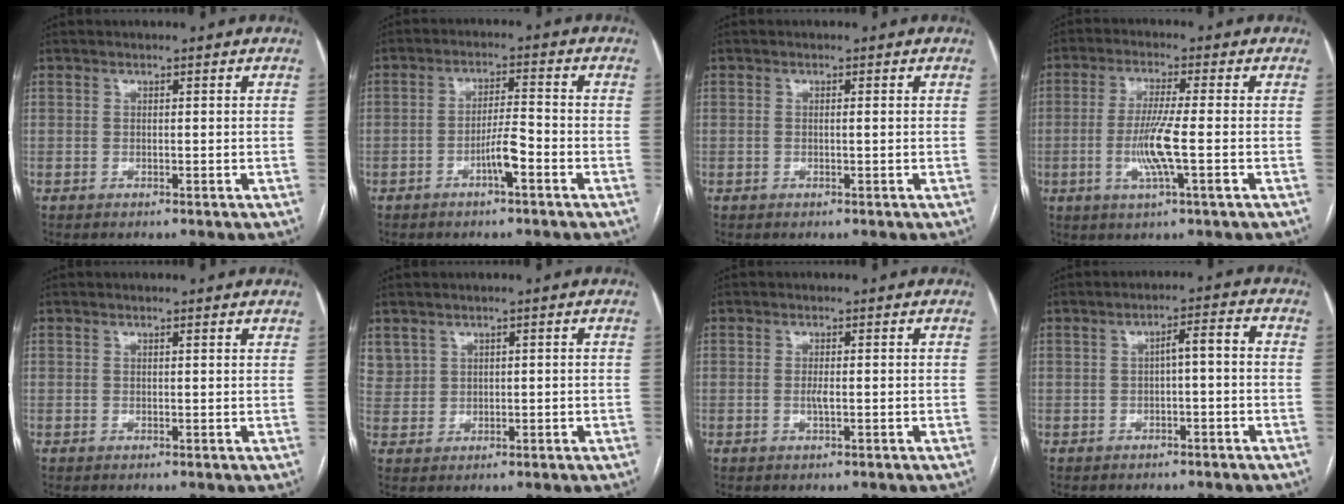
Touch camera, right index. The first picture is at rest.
{"total": 4.5, "force": [-2.2, 0.3, 3.9], "torque": [-0.071, 0.003, -0.041]}
{"total": 0.6, "force": [0.0, 0.0, 0.6], "torque": [-0.011, 0.000, -0.002]}
{"total": 7.4, "force": [-1.6, -0.3, 7.2], "torque": [-0.145, -0.009, -0.031]}
{"total": 1.4, "force": [1.3, 0.3, 0.4], "torque": [-0.013, 0.001, 0.010]}
{"total": 3.0, "force": [1.8, 2.4, 0.5], "torque": [-0.008, 0.010, 0.044]}
{"total": 1.3, "force": [-0.2, 0.1, 1.2], "torque": [-0.027, -0.002, -0.003]}
{"total": 3.4, "force": [-0.3, 0.7, 3.3], "torque": [-0.052, 0.018, -0.003]}